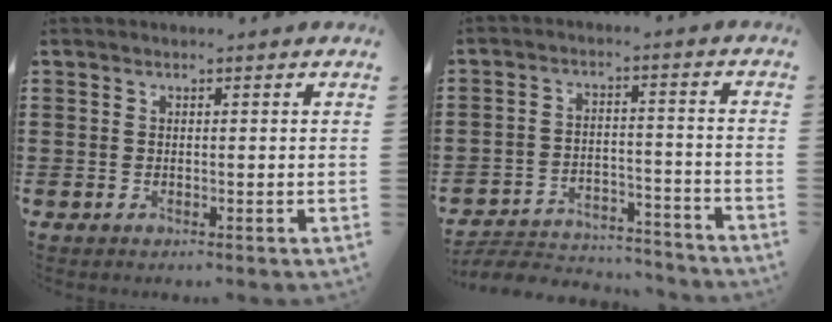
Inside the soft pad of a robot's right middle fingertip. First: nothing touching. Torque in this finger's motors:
{"motor_torque": [1.13, -0.17, -0.02, 0.00]}